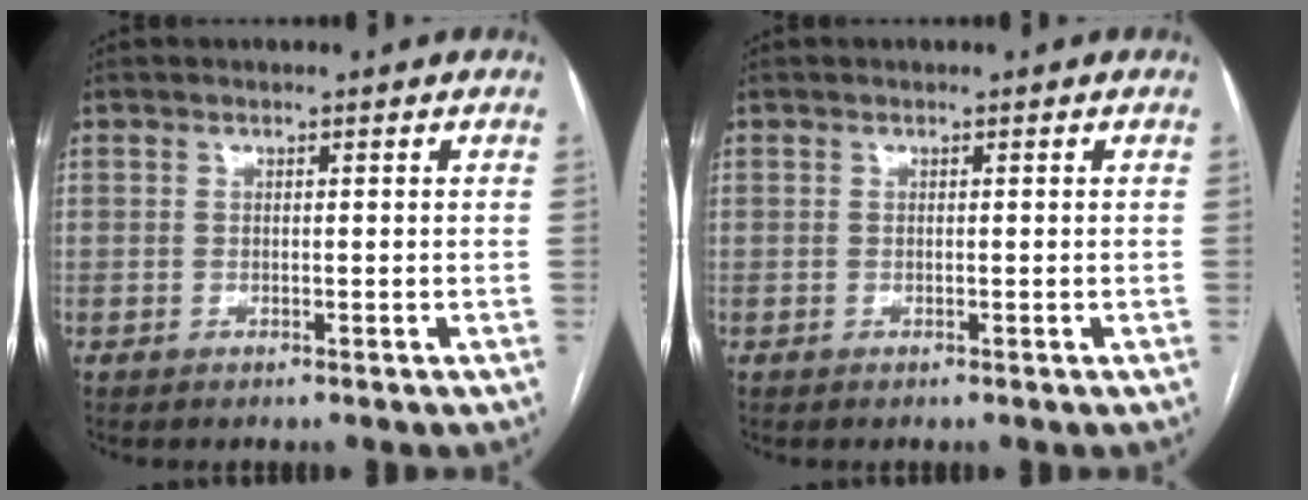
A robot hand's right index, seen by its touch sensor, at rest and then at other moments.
{"total": 0.0}